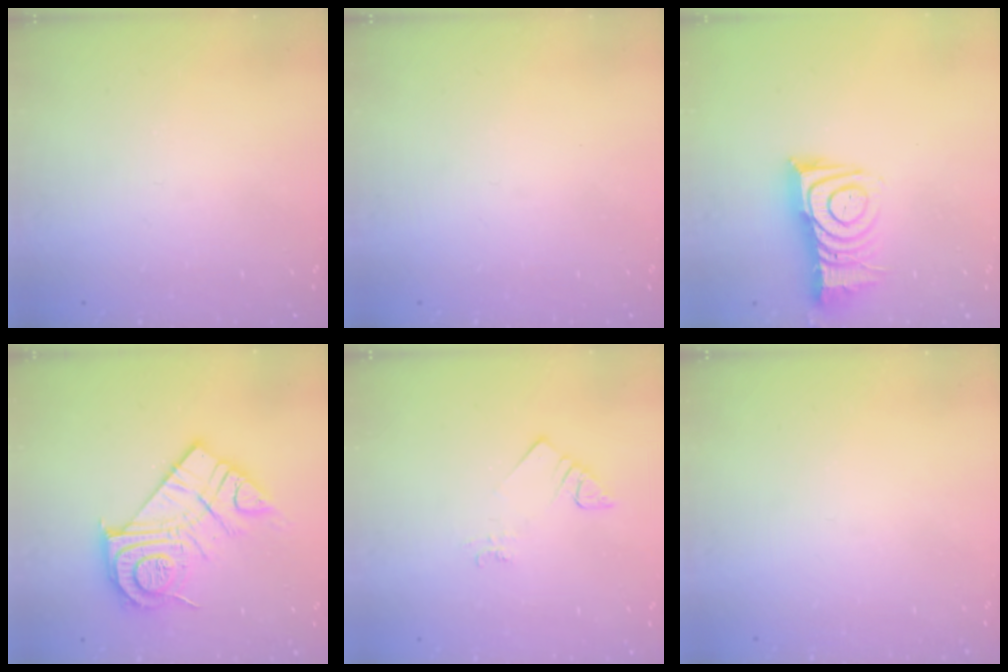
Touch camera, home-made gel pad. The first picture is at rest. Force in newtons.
{"total": 0.0}
{"total": 11.8, "press": 11.8, "slide": 1.1}
{"total": 18.1, "press": 18.0, "slide": 1.5}
{"total": 2.1, "press": 2.0, "slide": 0.5}
{"total": 0.0}